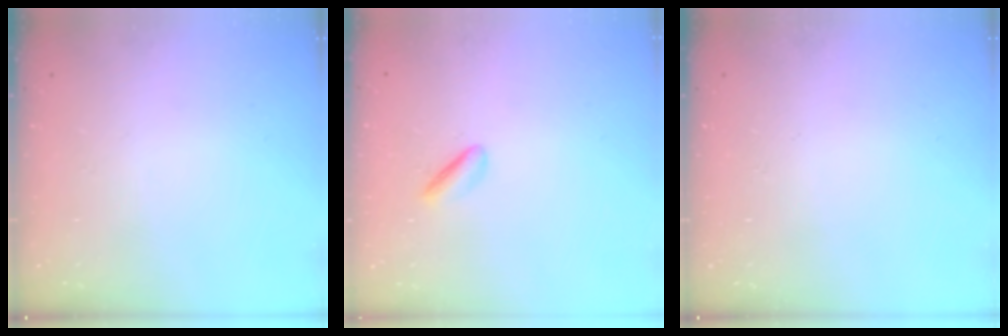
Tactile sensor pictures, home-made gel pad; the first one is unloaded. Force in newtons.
{"total": 1.8, "press": 1.7, "slide": 0.6}
{"total": 0.0}